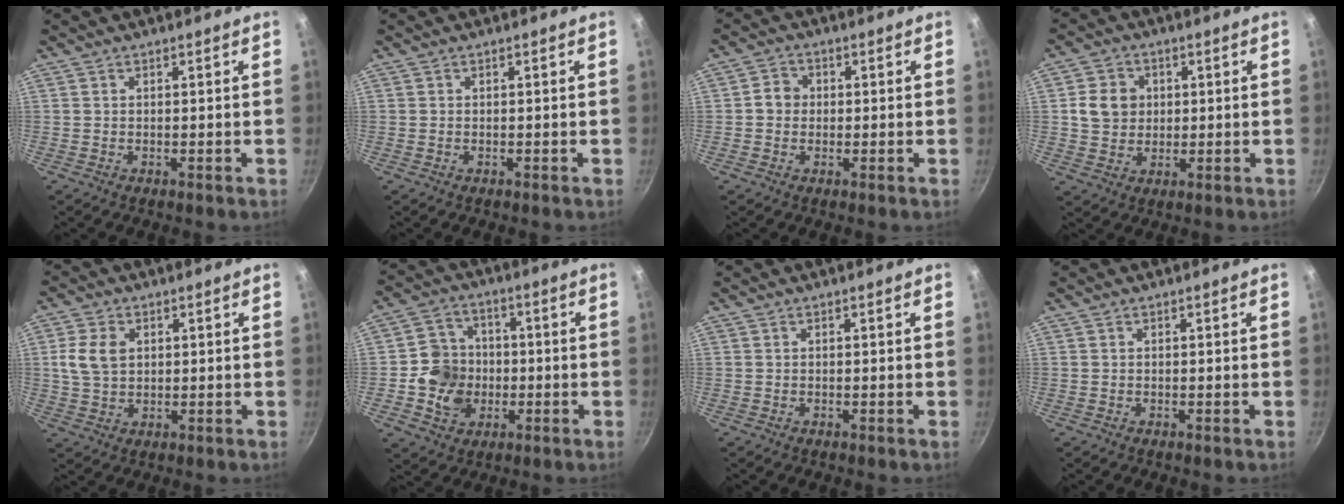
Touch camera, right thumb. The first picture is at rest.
{"total": 0.0}
{"total": 3.6, "force": [-0.1, 3.2, 1.5], "torque": [-0.011, 0.011, -0.008]}
{"total": 7.4, "force": [1.1, 6.4, 3.4], "torque": [-0.038, -0.001, 0.021]}
{"total": 6.8, "force": [1.5, 4.9, 4.5], "torque": [-0.083, -0.001, 0.032]}
{"total": 10.7, "force": [-1.7, 9.4, 4.9], "torque": [-0.048, 0.016, -0.031]}
{"total": 0.0}
{"total": 0.0}